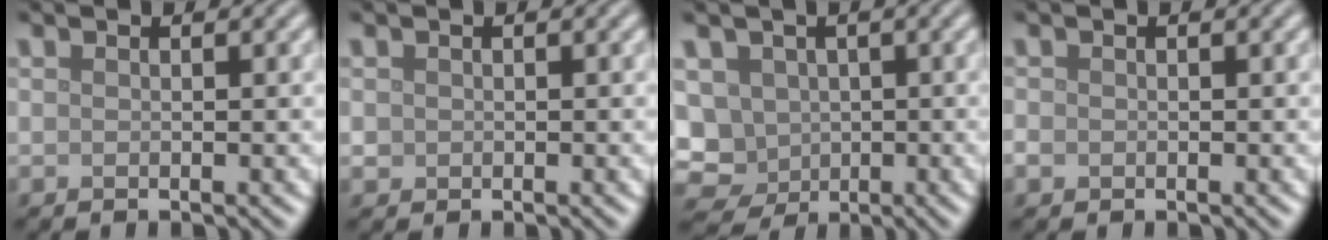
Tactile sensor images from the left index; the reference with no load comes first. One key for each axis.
{"total": 0.6, "fx": 0.0, "fy": 0.6, "fz": 0.1, "tx": 0.001, "ty": -0.001, "tz": 0.000}
{"total": 8.4, "fx": -1.2, "fy": 7.5, "fz": 3.6, "tx": -0.069, "ty": -0.002, "tz": -0.041}
{"total": 0.7, "fx": -0.3, "fy": 0.6, "fz": 0.2, "tx": -0.003, "ty": -0.003, "tz": -0.007}